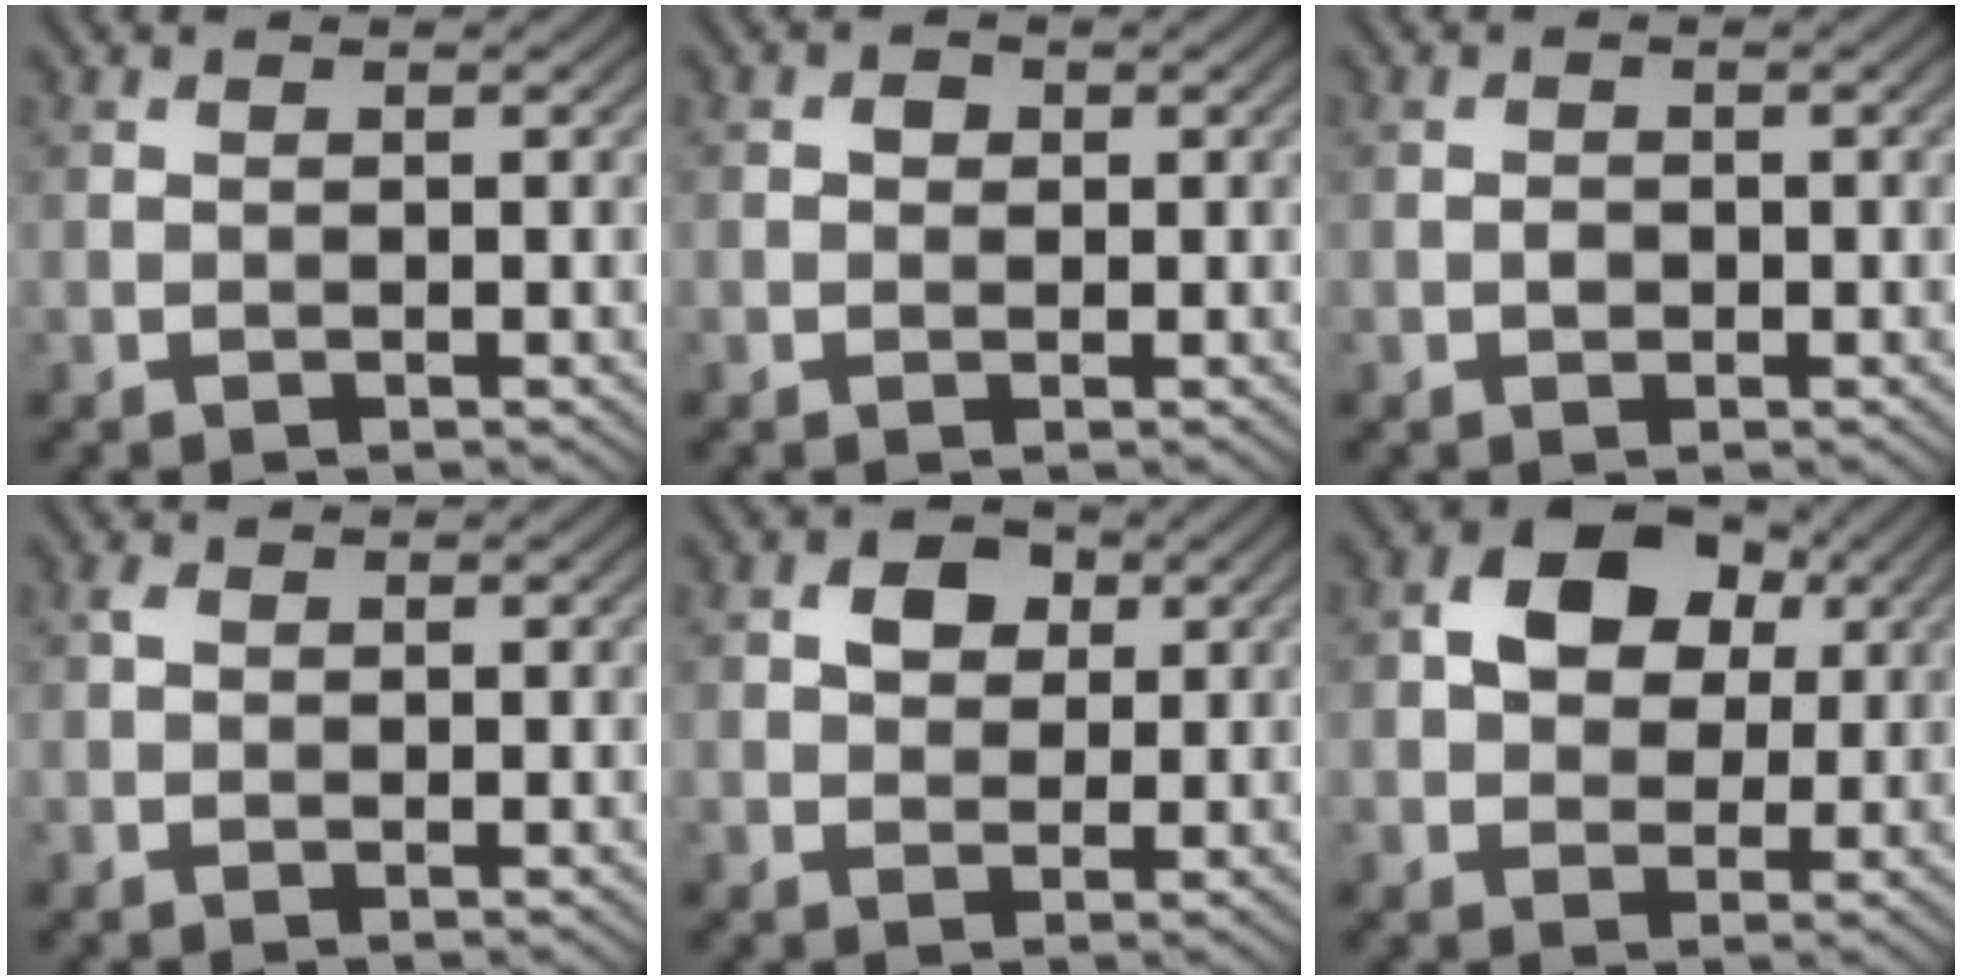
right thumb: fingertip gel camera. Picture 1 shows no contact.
{"total": 1.3, "force": [0.2, 1.2, 0.5], "torque": [-0.007, -0.001, -0.001]}
{"total": 1.1, "force": [-0.3, 0.9, 0.5], "torque": [-0.008, -0.003, -0.008]}
{"total": 0.8, "force": [0.1, 0.7, 0.5], "torque": [-0.011, 0.001, 0.000]}
{"total": 3.7, "force": [1.0, 3.0, 2.0], "torque": [-0.038, 0.006, 0.010]}
{"total": 8.4, "force": [2.2, 6.2, 5.2], "torque": [-0.096, 0.012, 0.026]}